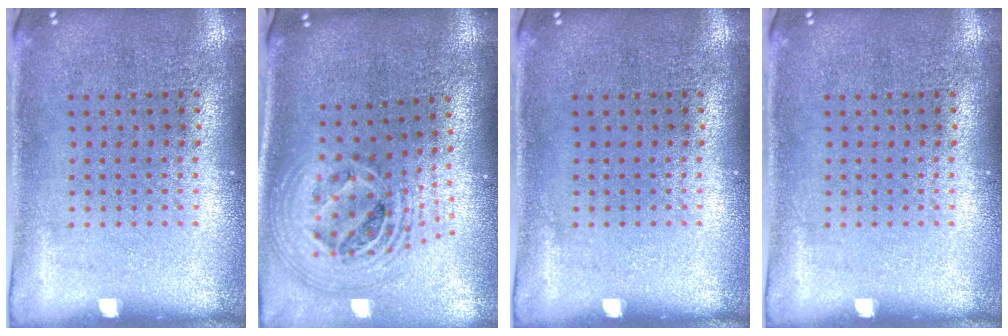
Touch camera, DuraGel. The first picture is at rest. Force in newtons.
{"total": 2.5, "press": 1.8, "slide": 1.7}
{"total": 0.0}
{"total": 0.0}